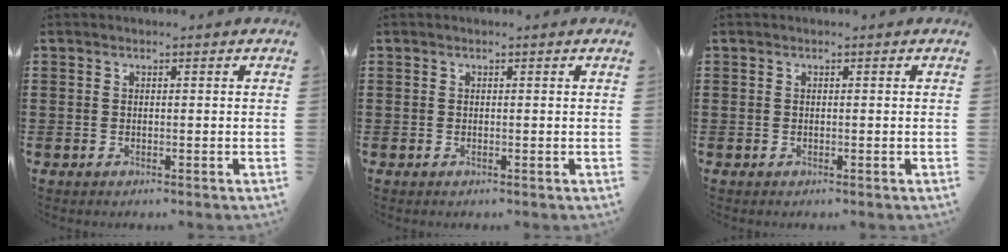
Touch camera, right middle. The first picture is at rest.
{"total": 0.0}
{"total": 0.0}